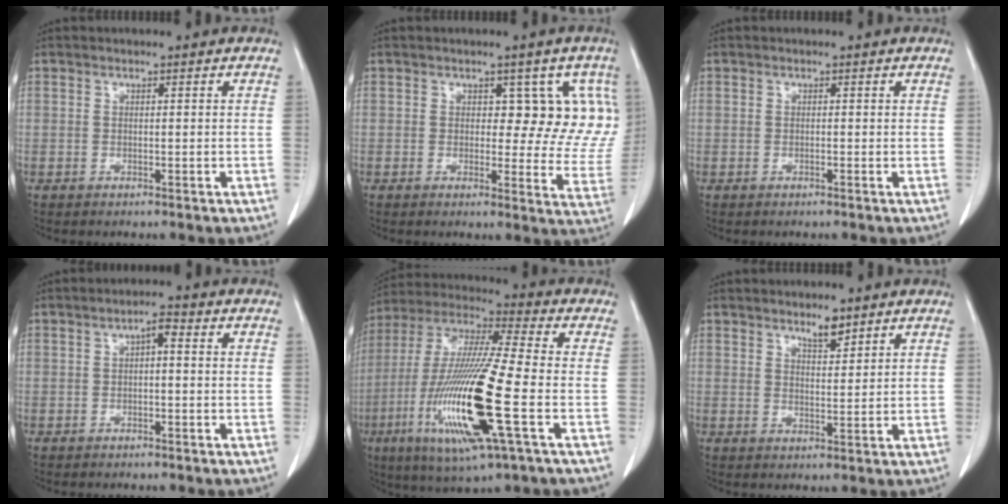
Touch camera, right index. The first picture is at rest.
{"total": 8.9, "force": [3.1, 5.1, 6.6], "torque": [-0.042, 0.003, 0.031]}
{"total": 0.0}
{"total": 2.2, "force": [0.2, 0.7, 2.0], "torque": [-0.034, 0.009, 0.003]}
{"total": 20.6, "force": [-5.8, 1.3, 19.8], "torque": [-0.428, -0.030, -0.111]}
{"total": 2.9, "force": [2.4, 0.8, 1.5], "torque": [-0.030, -0.005, 0.041]}